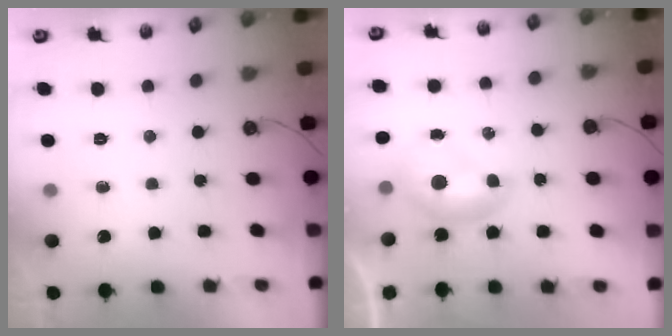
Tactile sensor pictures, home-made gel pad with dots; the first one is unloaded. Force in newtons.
{"total": 0.0}